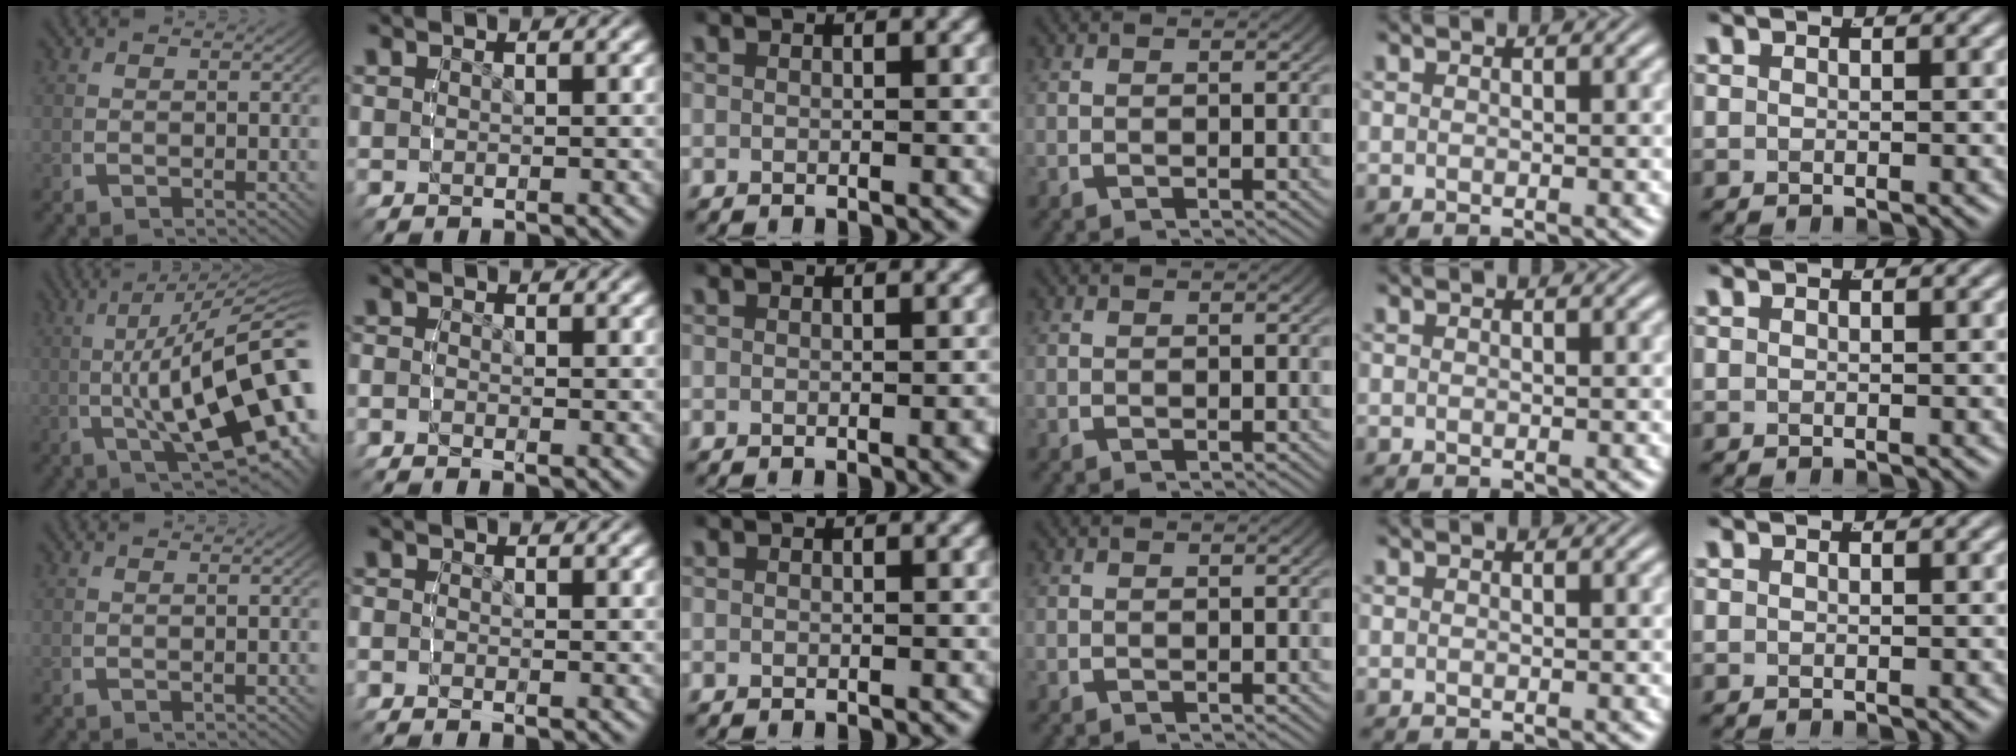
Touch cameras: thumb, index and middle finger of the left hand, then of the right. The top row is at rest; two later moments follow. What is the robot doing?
{"motion": "lift_and_place", "object": "toy banana"}